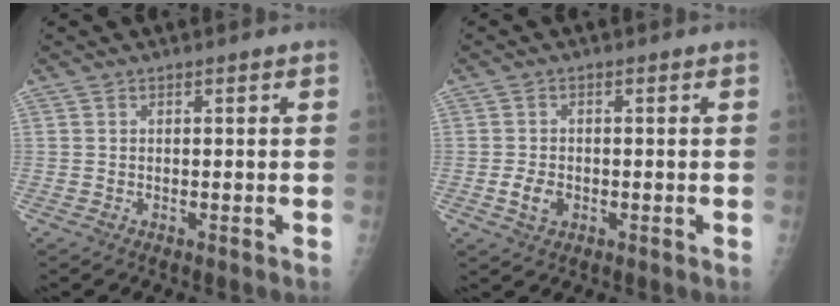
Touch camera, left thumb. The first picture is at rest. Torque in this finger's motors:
{"motor_torque": [-0.27, 0.26, 0.02, 0.03, 0.00]}